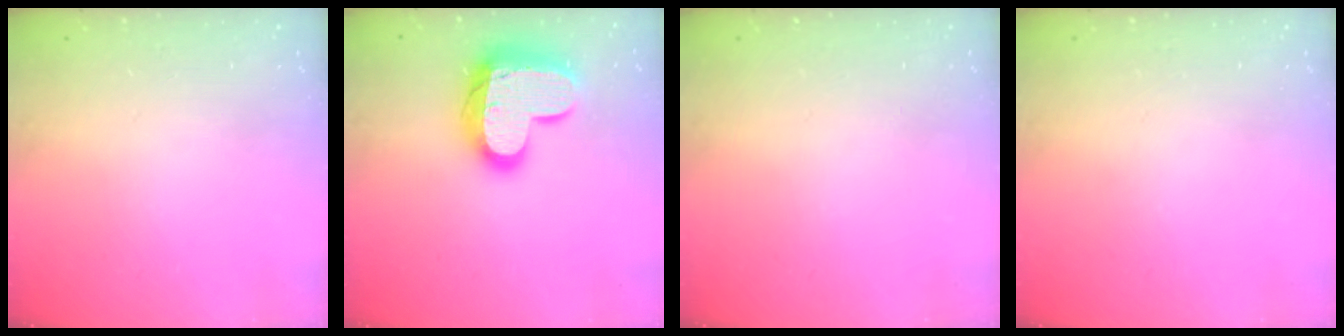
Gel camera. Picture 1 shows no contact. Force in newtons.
{"total": 17.8, "press": 17.8, "slide": 1.3}
{"total": 0.0}
{"total": 0.0}